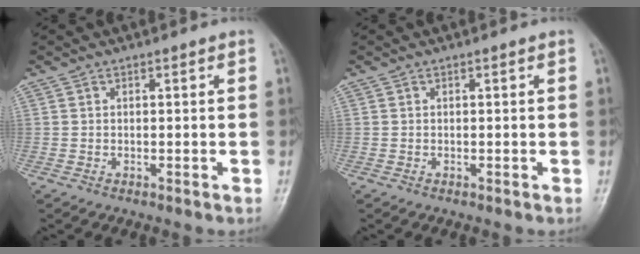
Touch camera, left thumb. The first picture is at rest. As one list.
[{"total": 0.0}]